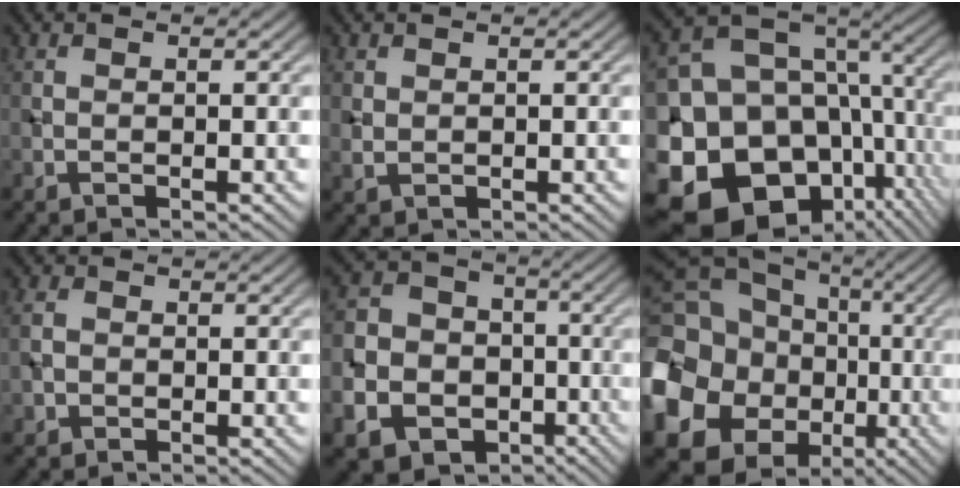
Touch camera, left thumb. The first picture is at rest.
{"total": 1.1, "force": [0.5, 0.9, 0.5], "torque": [-0.013, -0.002, 0.014]}
{"total": 21.0, "force": [-6.9, 16.0, 11.7], "torque": [-0.278, -0.025, -0.074]}
{"total": 2.4, "force": [-0.4, 2.1, 1.2], "torque": [-0.031, -0.001, -0.010]}
{"total": 14.8, "force": [-5.9, 12.6, 5.1], "torque": [-0.156, -0.051, -0.112]}
{"total": 22.7, "force": [-3.9, 19.9, 10.2], "torque": [-0.266, -0.034, -0.082]}